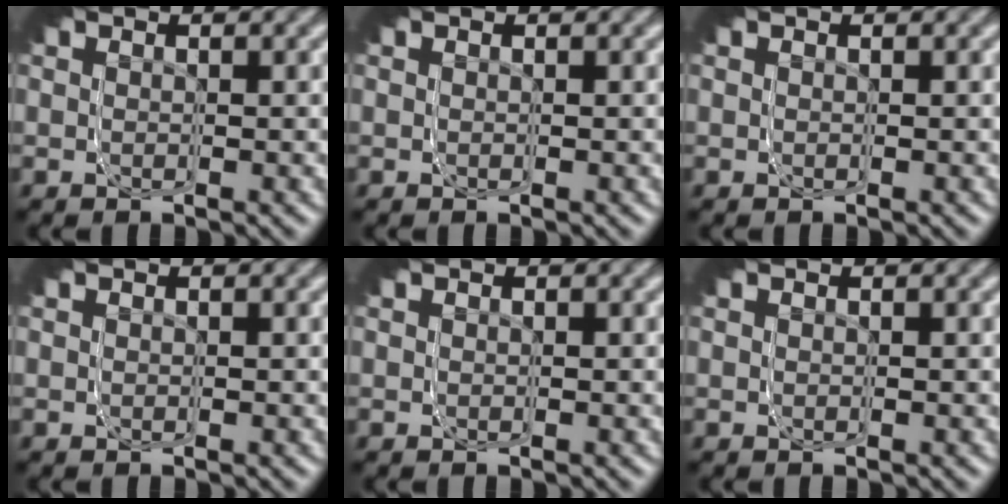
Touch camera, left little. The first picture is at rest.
{"total": 0.0}
{"total": 0.0}
{"total": 0.0}
{"total": 0.0}
{"total": 0.0}